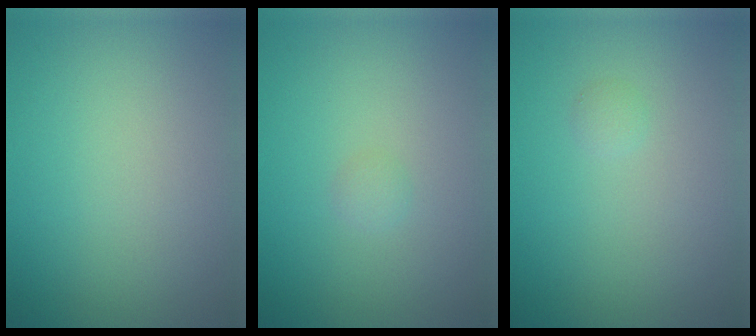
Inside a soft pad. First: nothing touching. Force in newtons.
{"total": 0.6, "press": 0.6, "slide": 0.0}
{"total": 0.6, "press": 0.6, "slide": 0.1}